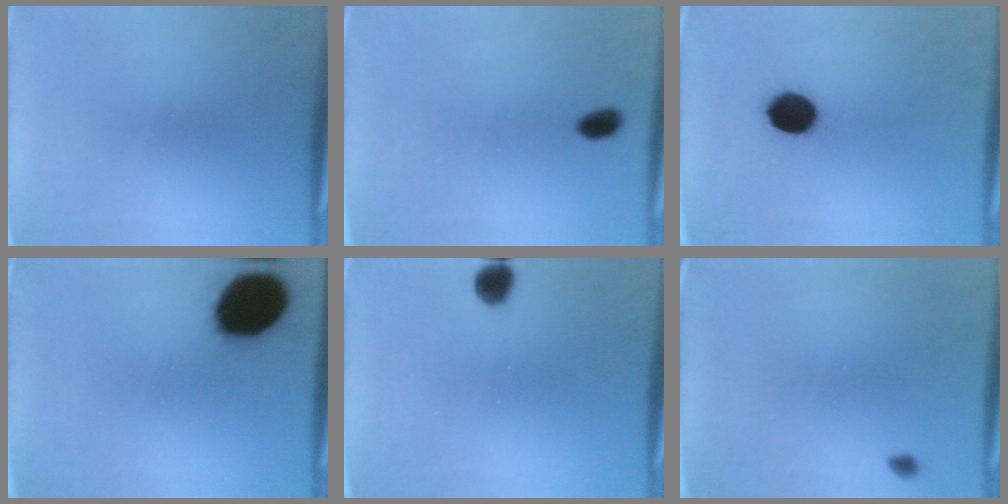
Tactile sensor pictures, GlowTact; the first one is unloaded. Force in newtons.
{"total": 2.7}
{"total": 9.1}
{"total": 18.1}
{"total": 3.7}
{"total": 0.8}